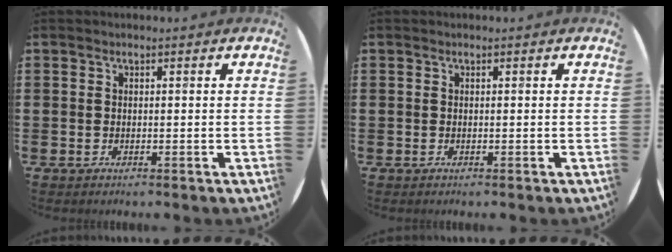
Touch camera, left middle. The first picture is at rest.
{"total": 0.0}